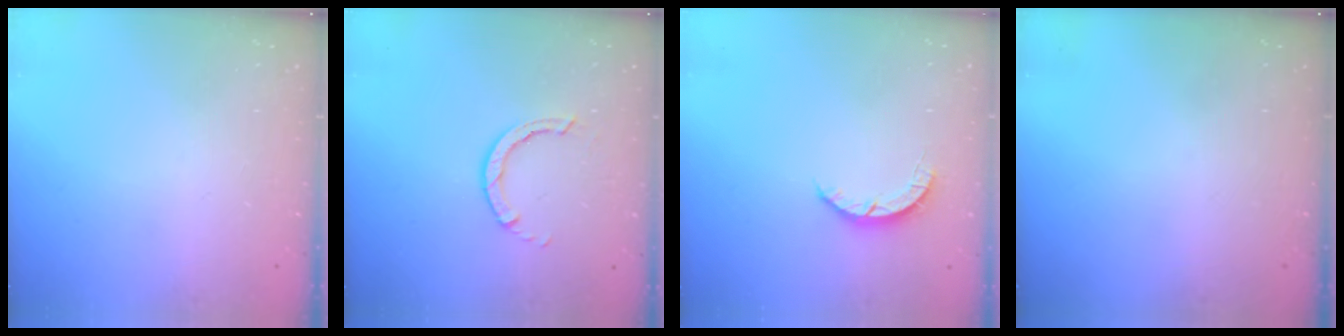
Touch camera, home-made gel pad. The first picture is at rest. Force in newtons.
{"total": 2.8, "press": 2.8, "slide": 0.3}
{"total": 2.7, "press": 2.7, "slide": 0.4}
{"total": 0.0}